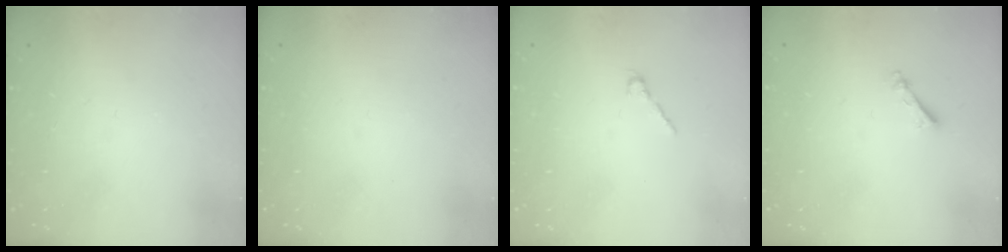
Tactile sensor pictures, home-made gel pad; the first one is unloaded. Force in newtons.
{"total": 0.8, "press": 0.7, "slide": 0.3}
{"total": 2.1, "press": 2.0, "slide": 0.7}
{"total": 2.5, "press": 2.5, "slide": 0.3}